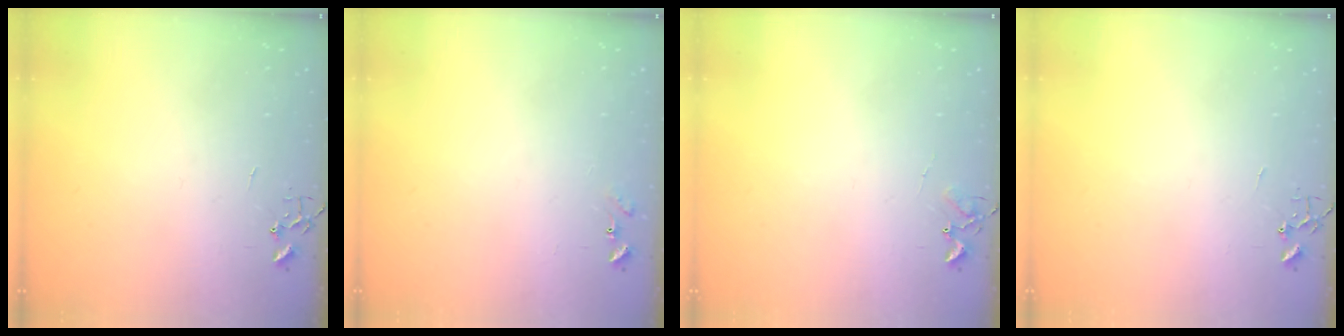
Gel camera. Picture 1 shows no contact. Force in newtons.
{"total": 6.9, "press": 6.8, "slide": 0.6}
{"total": 6.1, "press": 6.0, "slide": 0.6}
{"total": 0.0}